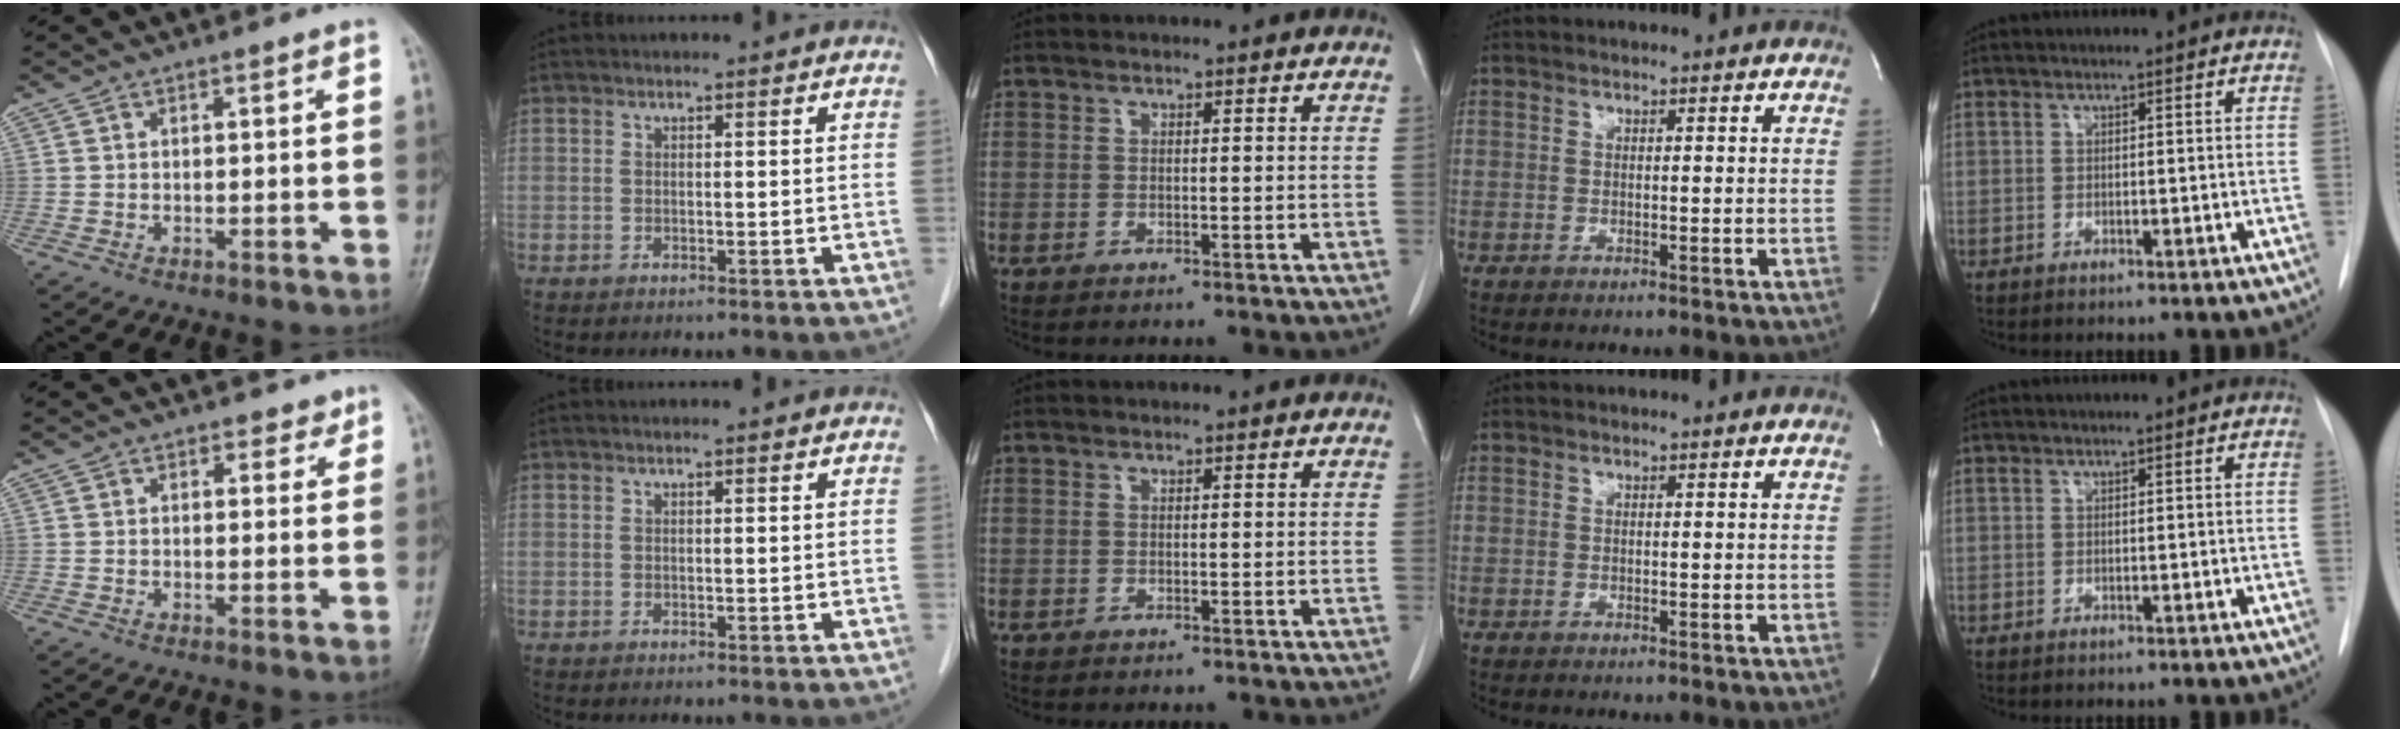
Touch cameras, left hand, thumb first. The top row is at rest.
{"thumb": {"total": 2.2, "force": [1.5, 1.4, 0.6], "torque": [0.012, -0.007, 0.016]}}